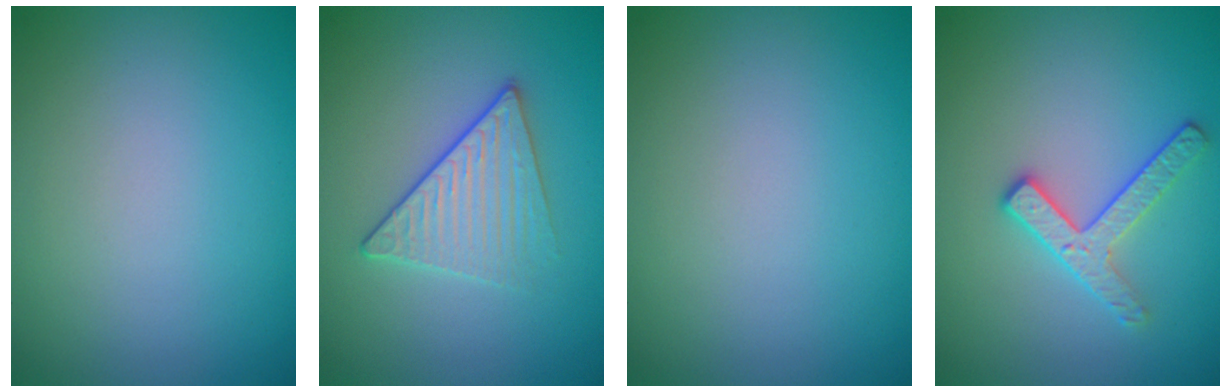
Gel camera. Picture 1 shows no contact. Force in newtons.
{"total": 3.3, "press": 3.0, "slide": 1.3}
{"total": 0.0}
{"total": 2.6, "press": 2.4, "slide": 0.9}